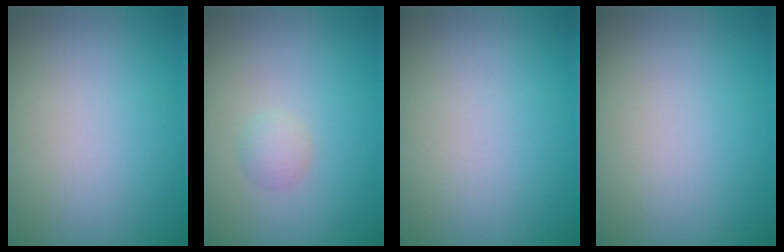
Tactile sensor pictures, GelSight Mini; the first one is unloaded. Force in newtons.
{"total": 1.2, "press": 1.2, "slide": 0.1}
{"total": 0.0}
{"total": 0.0}